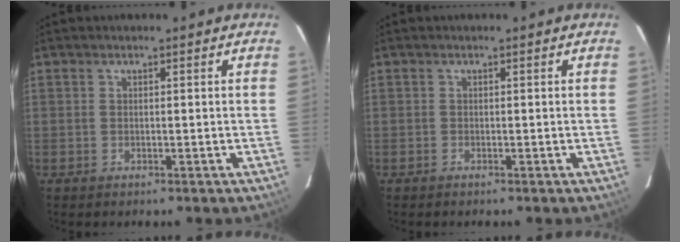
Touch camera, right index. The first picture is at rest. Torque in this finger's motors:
{"motor_torque": [0.01, 0.03, -0.03, 0.00]}